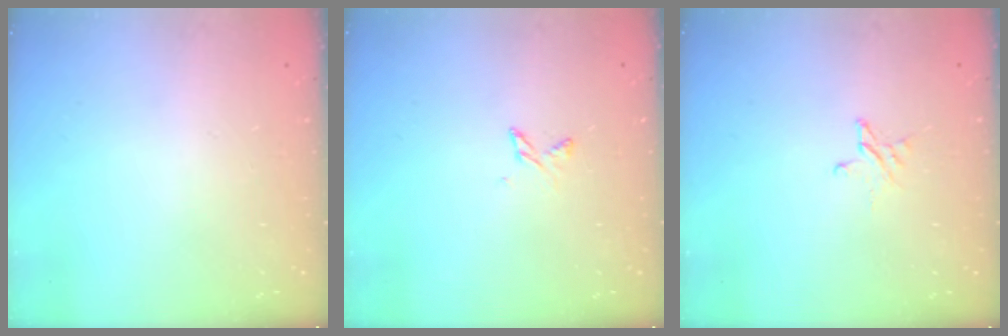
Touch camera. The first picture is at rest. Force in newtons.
{"total": 2.5, "press": 2.5, "slide": 0.5}
{"total": 2.7, "press": 2.7, "slide": 0.2}